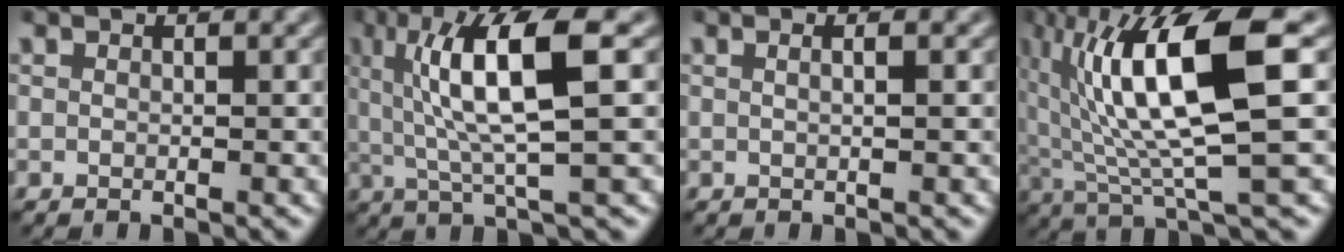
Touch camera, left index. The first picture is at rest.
{"total": 8.0, "force": [1.3, 1.5, 7.7], "torque": [-0.129, 0.003, 0.031]}
{"total": 1.6, "force": [0.1, 0.7, 1.4], "torque": [0.001, 0.004, -0.014]}
{"total": 11.7, "force": [1.9, 2.6, 11.3], "torque": [-0.196, 0.007, 0.048]}